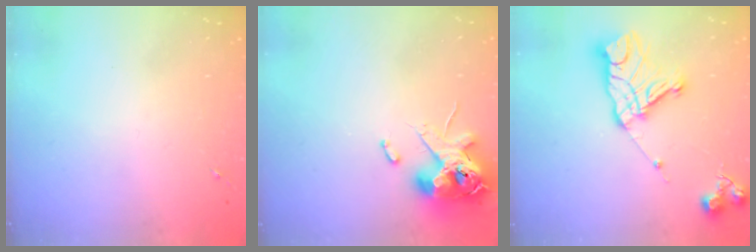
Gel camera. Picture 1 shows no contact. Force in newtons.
{"total": 12.6, "press": 12.4, "slide": 2.1}
{"total": 15.6, "press": 15.6, "slide": 1.2}